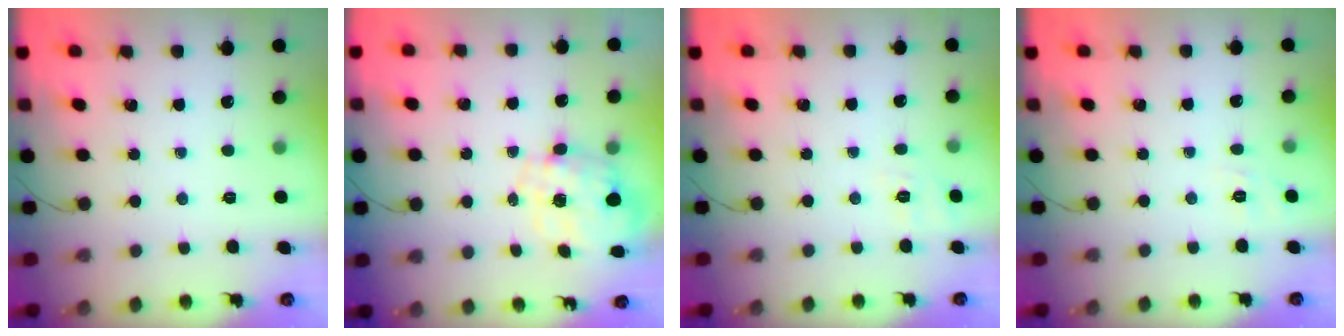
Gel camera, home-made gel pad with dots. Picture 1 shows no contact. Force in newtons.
{"total": 2.3, "press": 2.0, "slide": 1.2}
{"total": 7.5, "press": 7.2, "slide": 2.2}
{"total": 2.9, "press": 2.4, "slide": 1.7}